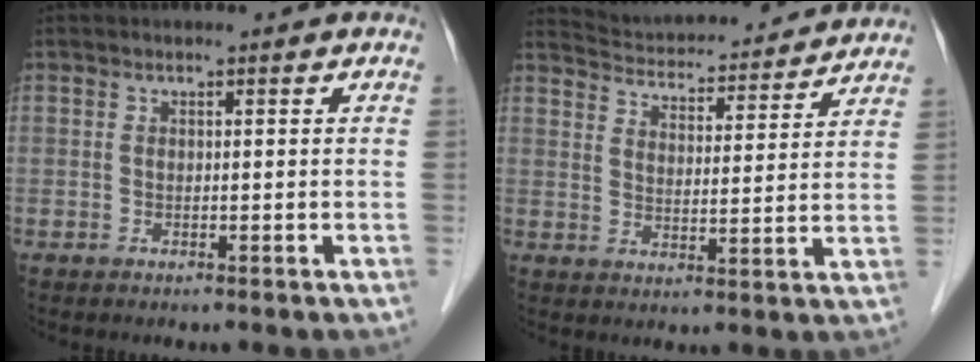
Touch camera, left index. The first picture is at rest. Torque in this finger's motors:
{"motor_torque": [-0.74, -1.15, 0.09, 0.03]}